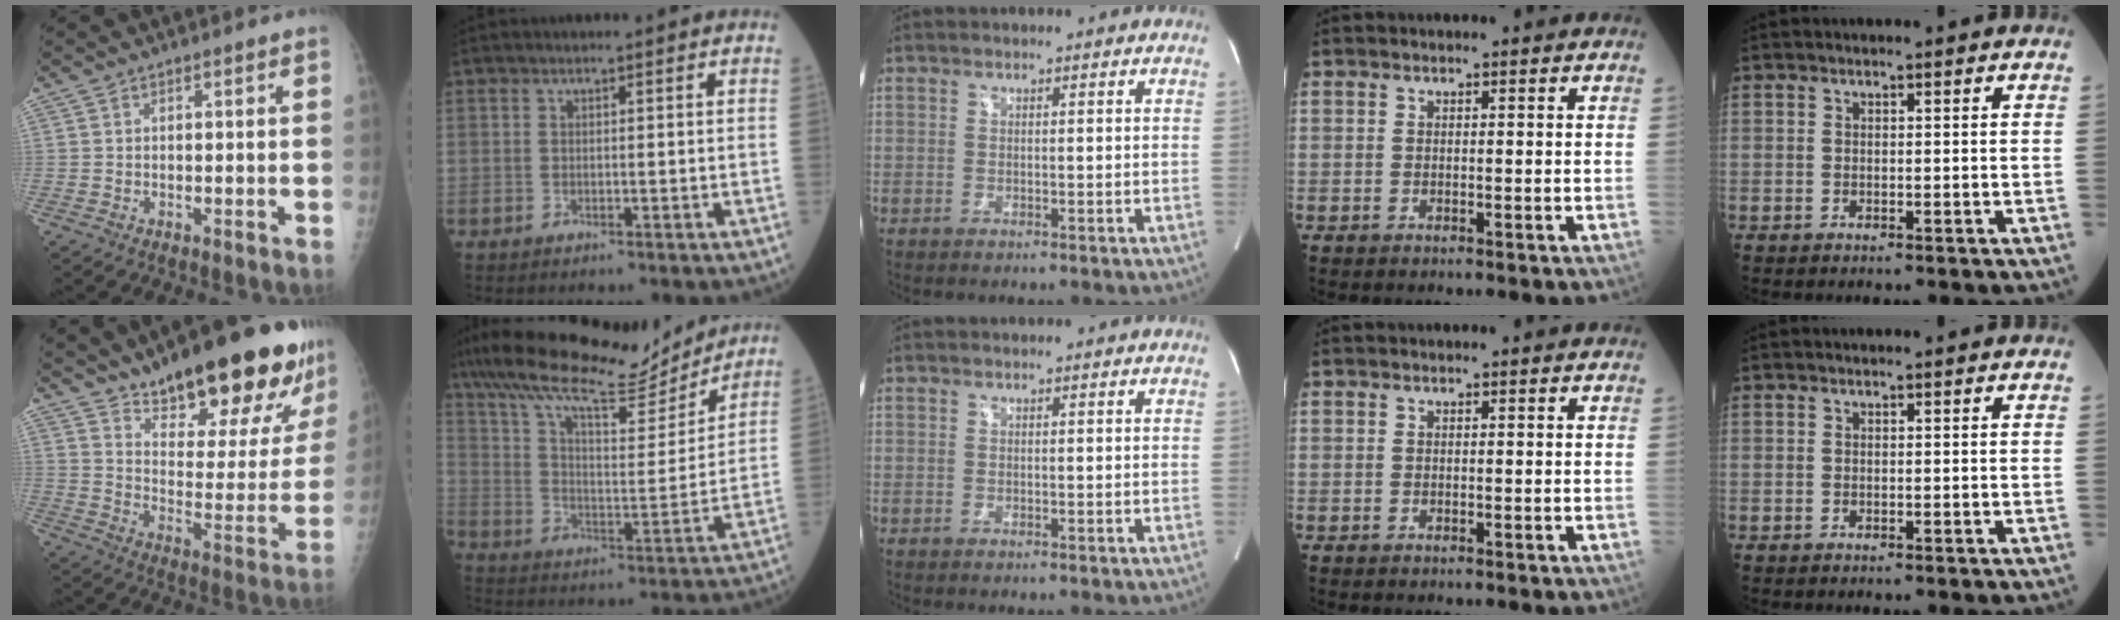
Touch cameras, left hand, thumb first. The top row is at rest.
{"thumb": {"total": 24.8, "force": [17.5, 7.6, 16.0], "torque": [-0.188, -0.086, 0.260]}, "index": {"total": 19.8, "force": [17.3, 3.5, 9.1], "torque": [-0.171, 0.016, 0.274]}}